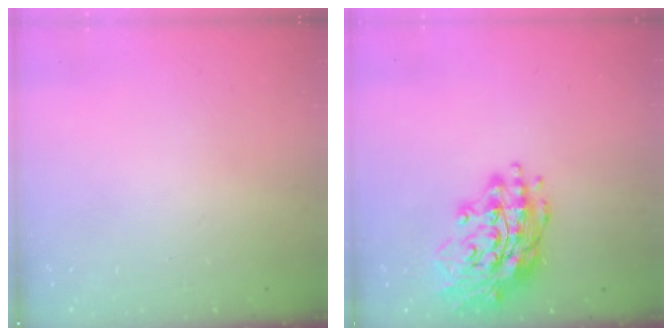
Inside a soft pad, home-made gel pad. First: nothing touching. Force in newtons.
{"total": 16.9, "press": 16.6, "slide": 3.1}